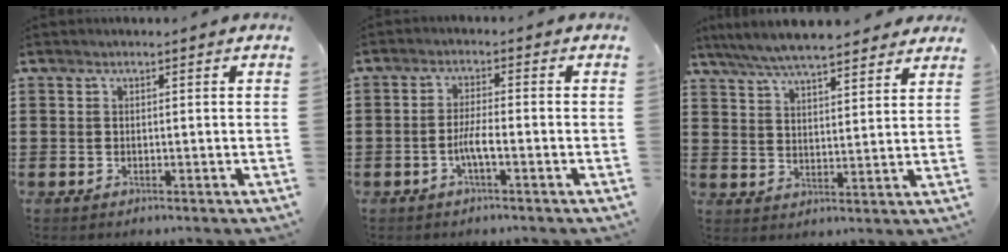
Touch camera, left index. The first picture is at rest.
{"total": 3.5, "force": [-1.3, 0.5, 3.2], "torque": [-0.070, -0.004, -0.028]}
{"total": 6.6, "force": [6.1, 0.8, 2.3], "torque": [-0.068, -0.019, 0.110]}